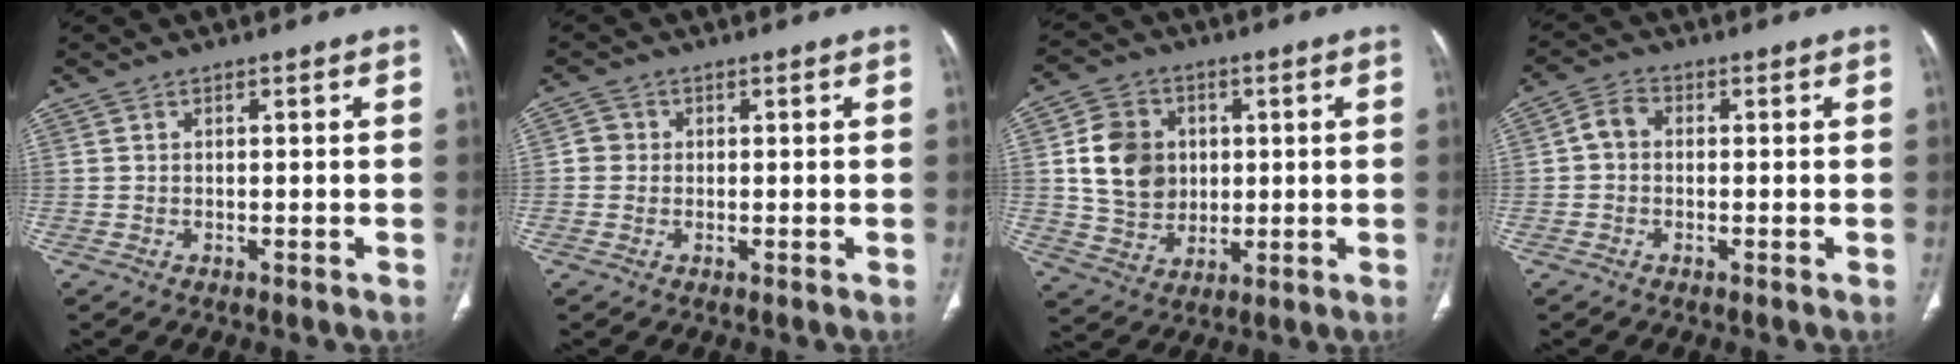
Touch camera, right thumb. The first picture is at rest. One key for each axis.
{"total": 2.3, "fx": 0.0, "fy": 2.2, "fz": 0.6, "tx": 0.005, "ty": 0.006, "tz": -0.004}
{"total": 12.4, "fx": 1.7, "fy": 10.4, "fz": 6.4, "tx": -0.082, "ty": -0.002, "tz": 0.038}
{"total": 3.6, "fx": -0.1, "fy": 2.8, "fz": 2.2, "tx": -0.034, "ty": 0.010, "tz": -0.013}